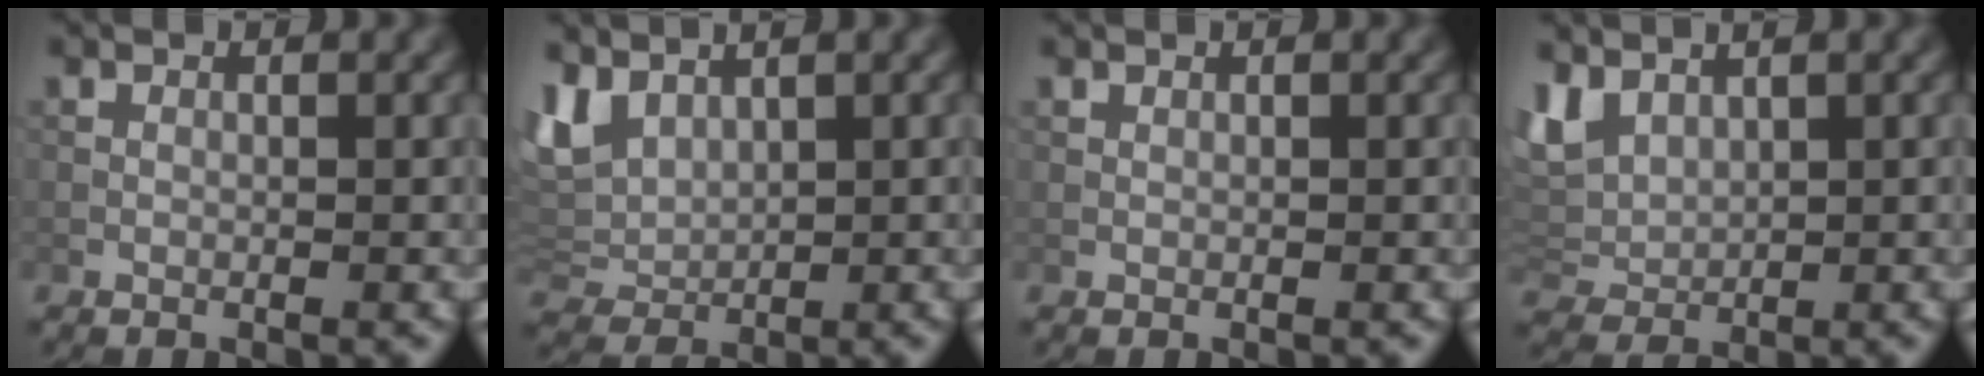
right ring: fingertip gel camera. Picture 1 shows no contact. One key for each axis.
{"total": 5.8, "fx": 2.9, "fy": 3.2, "fz": 3.9, "tx": -0.090, "ty": 0.003, "tz": 0.058}
{"total": 0.0}
{"total": 4.6, "fx": 2.6, "fy": 2.6, "fz": 2.7, "tx": -0.064, "ty": 0.003, "tz": 0.052}